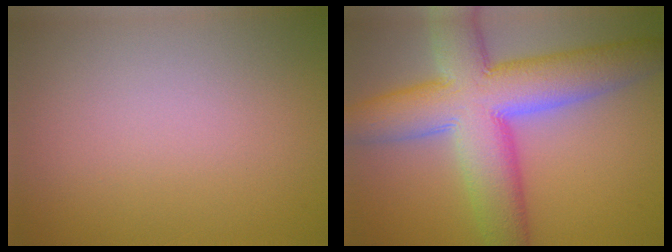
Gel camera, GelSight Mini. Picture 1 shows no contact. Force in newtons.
{"total": 12.2, "press": 12.2, "slide": 0.7}